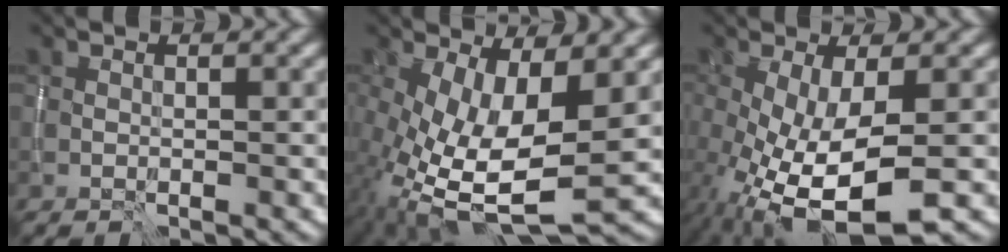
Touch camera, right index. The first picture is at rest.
{"total": 10.9, "force": [-2.0, 4.4, 9.8], "torque": [-0.202, -0.024, -0.028]}
{"total": 9.6, "force": [-2.8, 3.7, 8.4], "torque": [-0.180, -0.032, -0.039]}